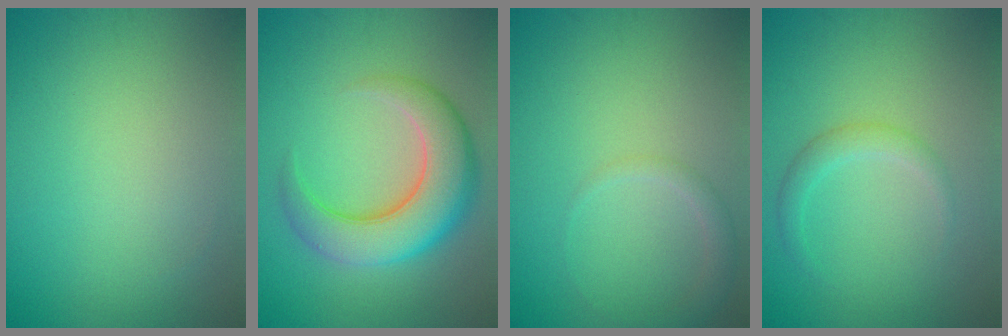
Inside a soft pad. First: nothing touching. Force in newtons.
{"total": 7.8, "press": 7.8, "slide": 0.4}
{"total": 1.5, "press": 1.5, "slide": 0.1}
{"total": 1.7, "press": 1.7, "slide": 0.0}